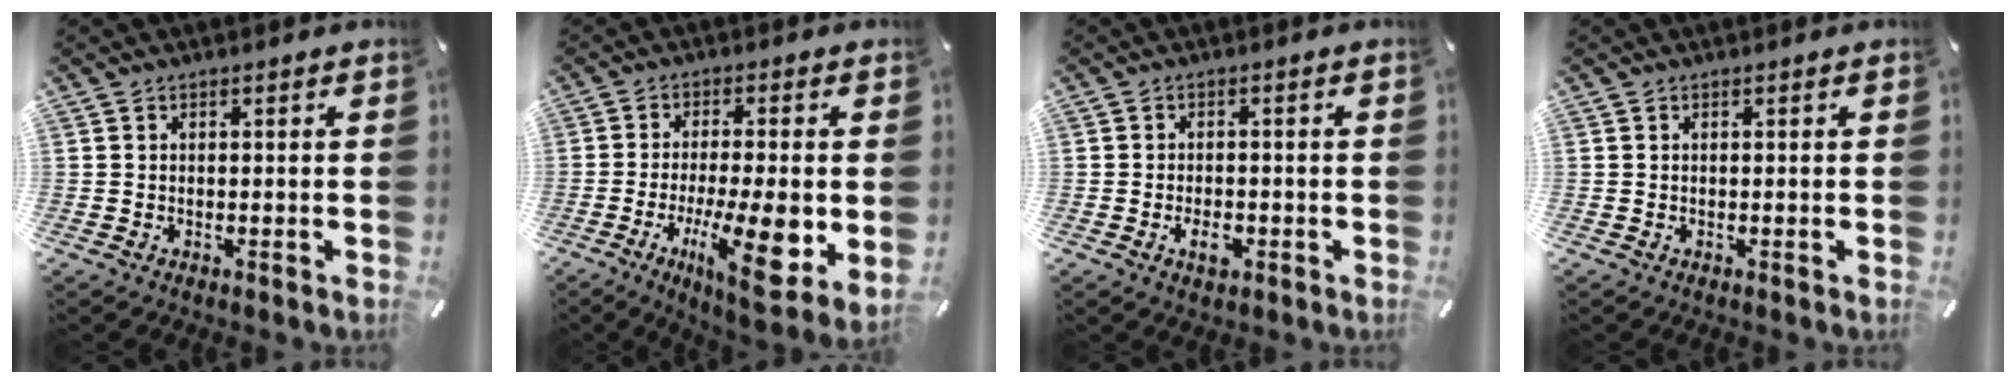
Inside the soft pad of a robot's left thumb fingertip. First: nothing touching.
{"total": 15.6, "force": [-3.7, 3.8, 14.7], "torque": [-0.238, -0.012, -0.049]}
{"total": 3.8, "force": [-1.6, 2.3, 2.6], "torque": [-0.050, 0.005, -0.028]}
{"total": 0.0}